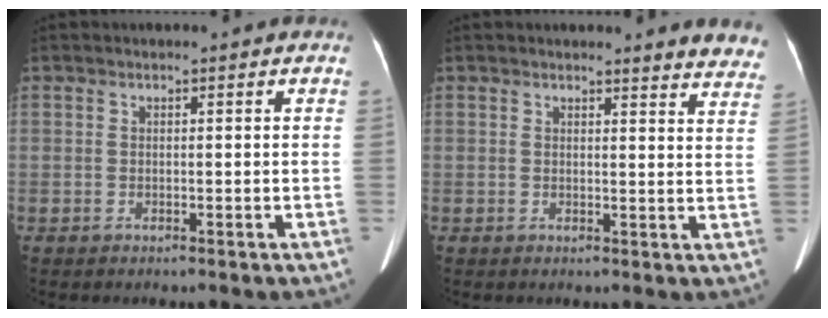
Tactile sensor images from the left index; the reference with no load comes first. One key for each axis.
{"total": 8.2, "fx": 8.0, "fy": 1.2, "fz": 1.3, "tx": 0.020, "ty": -0.037, "tz": 0.054}